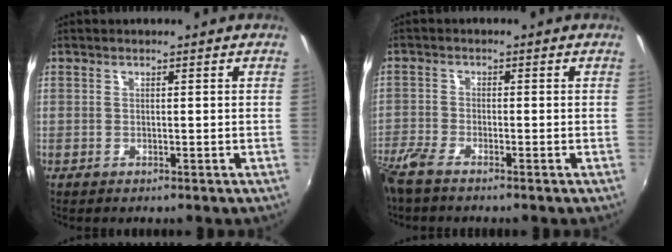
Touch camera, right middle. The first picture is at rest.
{"total": 5.3, "force": [-4.3, 1.2, 2.8], "torque": [-0.080, -0.018, -0.090]}